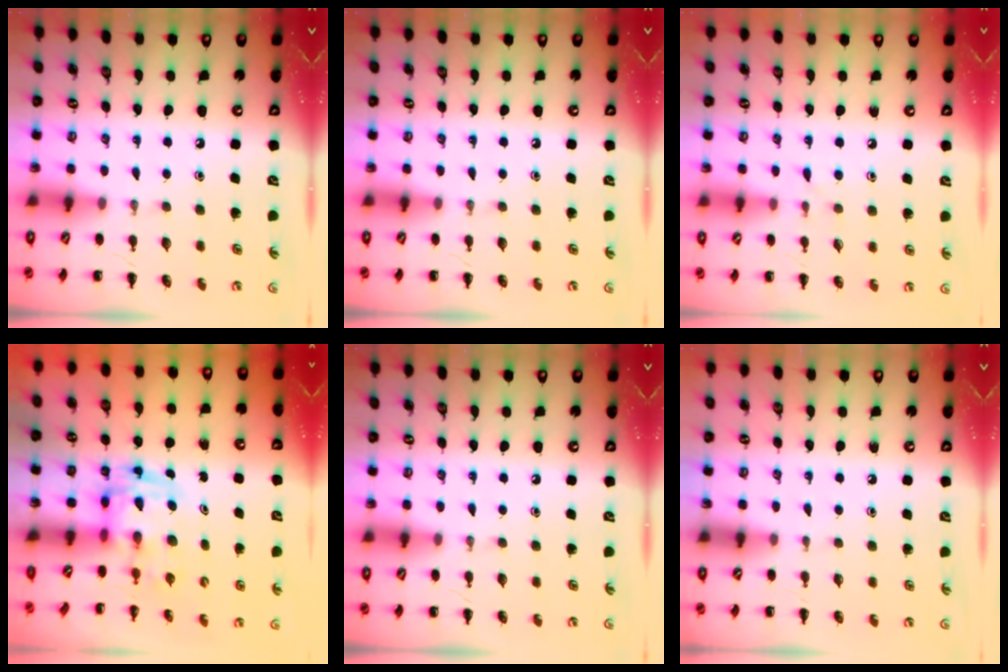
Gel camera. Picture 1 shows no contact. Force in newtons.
{"total": 0.0}
{"total": 4.8, "press": 4.4, "slide": 1.9}
{"total": 2.9, "press": 2.9, "slide": 0.5}
{"total": 0.0}
{"total": 0.6, "press": 0.6, "slide": 0.2}